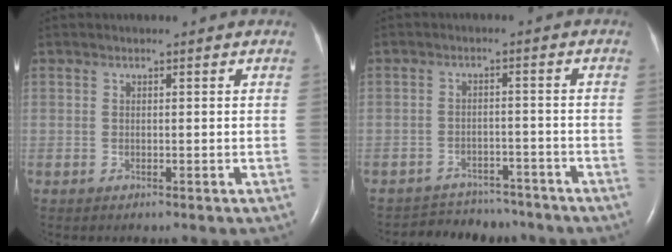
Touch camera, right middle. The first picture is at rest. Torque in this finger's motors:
{"motor_torque": [0.05, -0.10, 0.01, 0.00]}